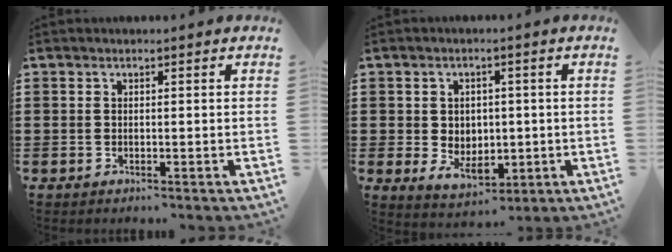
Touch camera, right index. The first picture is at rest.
{"total": 4.0, "force": [-0.2, 3.4, 2.0], "torque": [-0.034, 0.003, -0.008]}